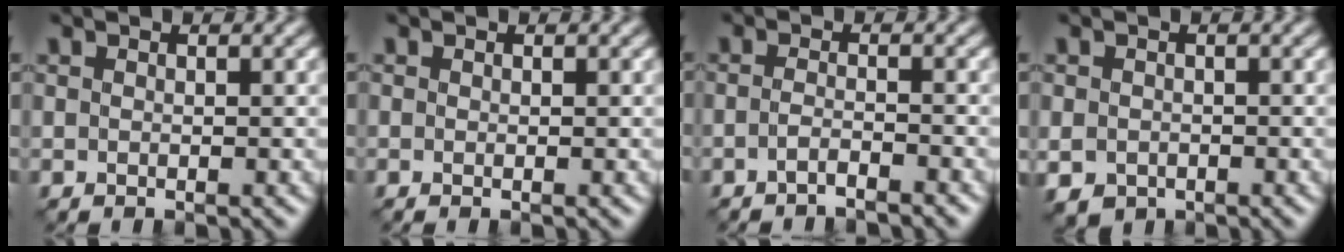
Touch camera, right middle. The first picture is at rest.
{"total": 0.0}
{"total": 1.7, "force": [-1.4, 0.0, 0.9], "torque": [-0.022, -0.001, -0.032]}
{"total": 2.0, "force": [-0.9, 1.6, 0.9], "torque": [-0.025, -0.007, -0.019]}